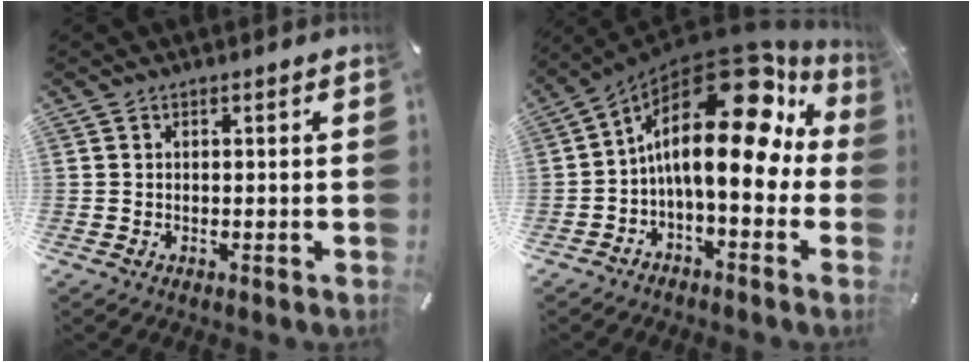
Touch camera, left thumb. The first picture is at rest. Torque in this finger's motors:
{"motor_torque": [0.81, 1.95, 2.77, 0.00, 0.56]}